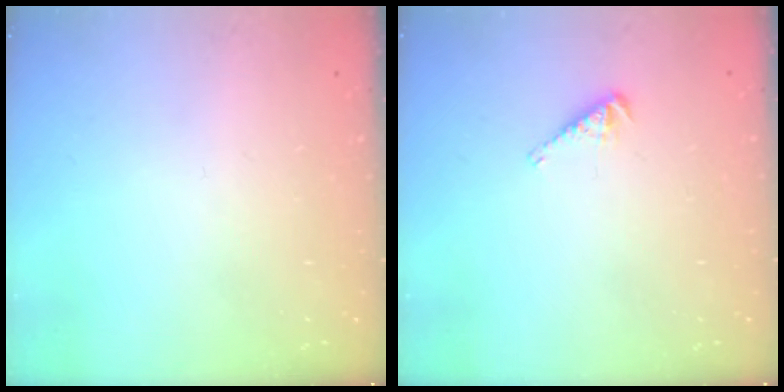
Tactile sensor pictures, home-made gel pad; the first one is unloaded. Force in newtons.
{"total": 3.8, "press": 3.8, "slide": 0.6}